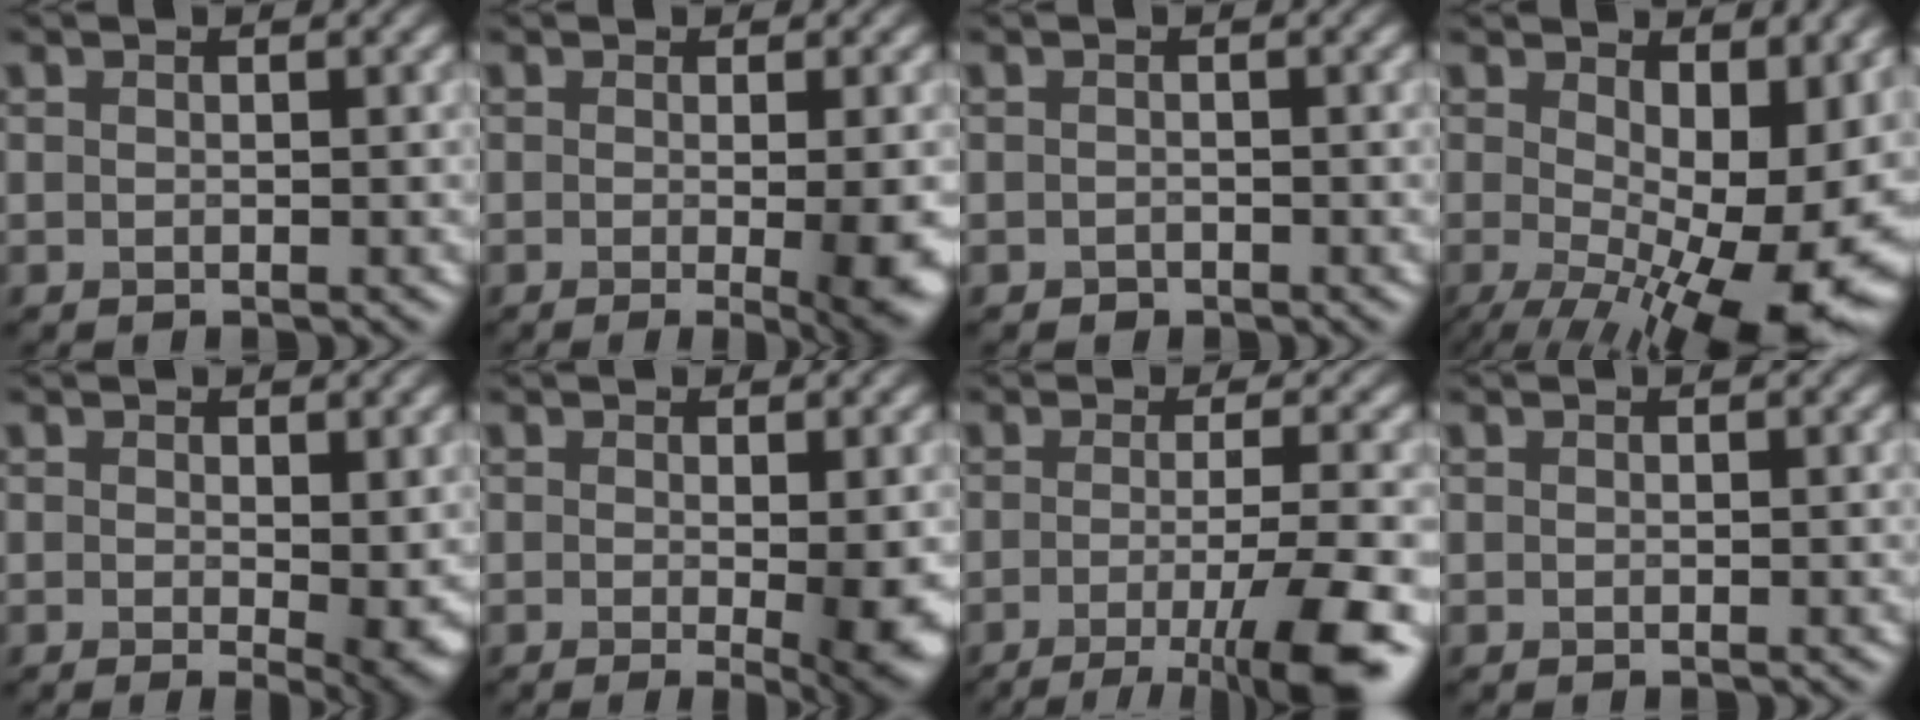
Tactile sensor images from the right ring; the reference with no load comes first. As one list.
[{"total": 5.8, "force": [-0.8, 1.6, 5.5], "torque": [-0.064, -0.014, -0.006]}, {"total": 0.6, "force": [-0.4, 0.4, 0.0], "torque": [0.001, -0.004, -0.007]}, {"total": 15.6, "force": [-1.4, 7.4, 13.7], "torque": [-0.194, -0.029, 0.001]}, {"total": 3.0, "force": [0.0, 0.6, 2.9], "torque": [-0.039, -0.011, 0.001]}, {"total": 4.8, "force": [-0.6, 0.9, 4.7], "torque": [-0.065, -0.015, -0.005]}, {"total": 7.9, "force": [-3.5, 1.6, 6.9], "torque": [-0.095, -0.008, -0.061]}, {"total": 0.0}]